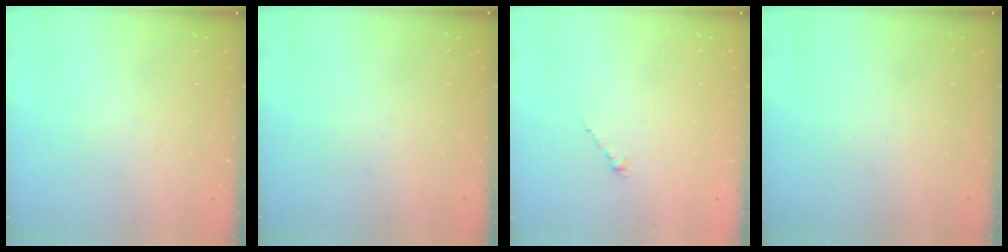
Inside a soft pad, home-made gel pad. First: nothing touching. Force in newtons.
{"total": 0.0}
{"total": 0.0}
{"total": 0.0}